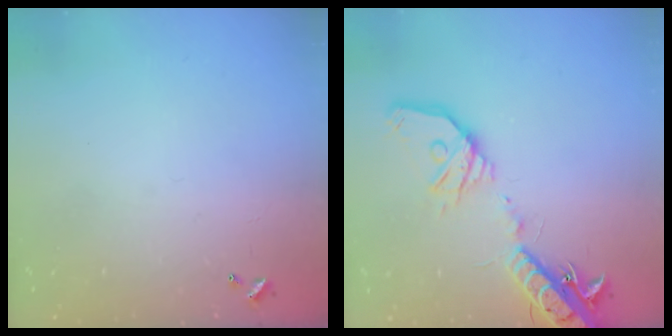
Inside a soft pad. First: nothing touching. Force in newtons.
{"total": 20.1, "press": 19.7, "slide": 3.9}